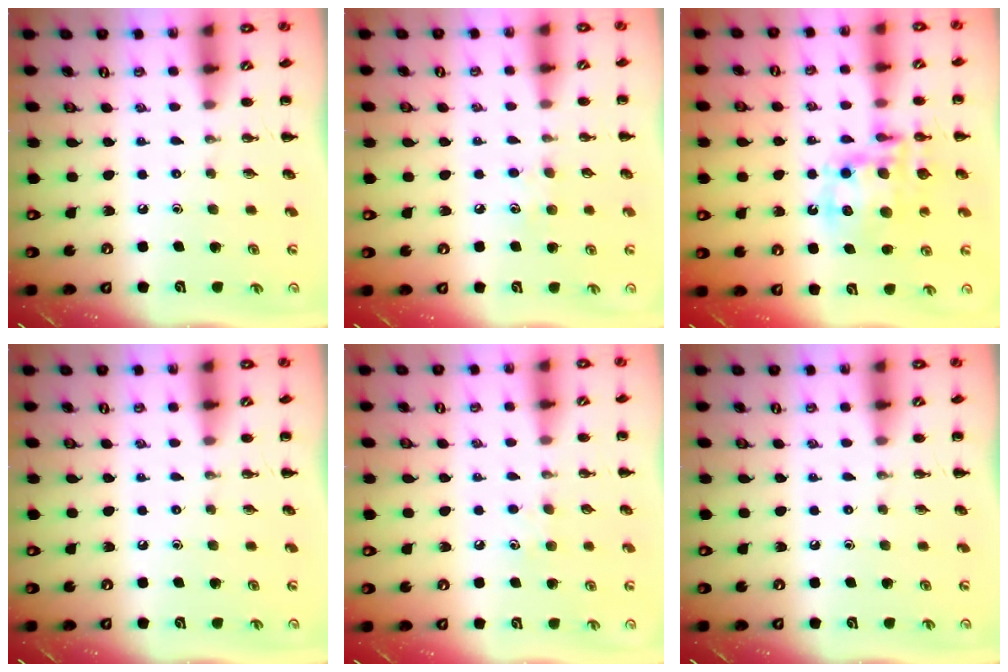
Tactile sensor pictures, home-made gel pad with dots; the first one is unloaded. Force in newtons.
{"total": 5.8, "press": 5.6, "slide": 1.6}
{"total": 14.6, "press": 14.2, "slide": 3.4}
{"total": 0.0}
{"total": 5.1, "press": 4.8, "slide": 1.6}
{"total": 0.0}